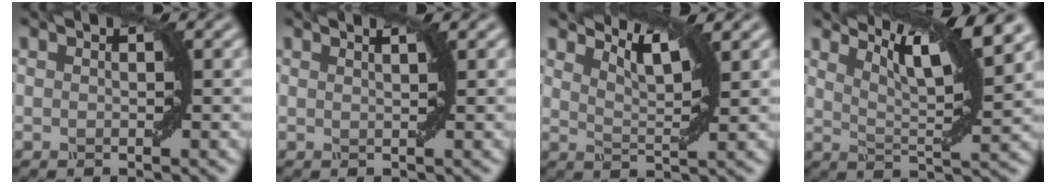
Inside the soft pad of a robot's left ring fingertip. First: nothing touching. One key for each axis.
{"total": 1.6, "fx": 1.0, "fy": 0.7, "fz": 1.1, "tx": 0.004, "ty": 0.001, "tz": -0.007}
{"total": 3.7, "fx": 2.7, "fy": 0.8, "fz": 2.4, "tx": -0.045, "ty": 0.005, "tz": 0.042}
{"total": 8.0, "fx": 5.5, "fy": 1.5, "fz": 5.6, "tx": -0.084, "ty": 0.012, "tz": 0.089}